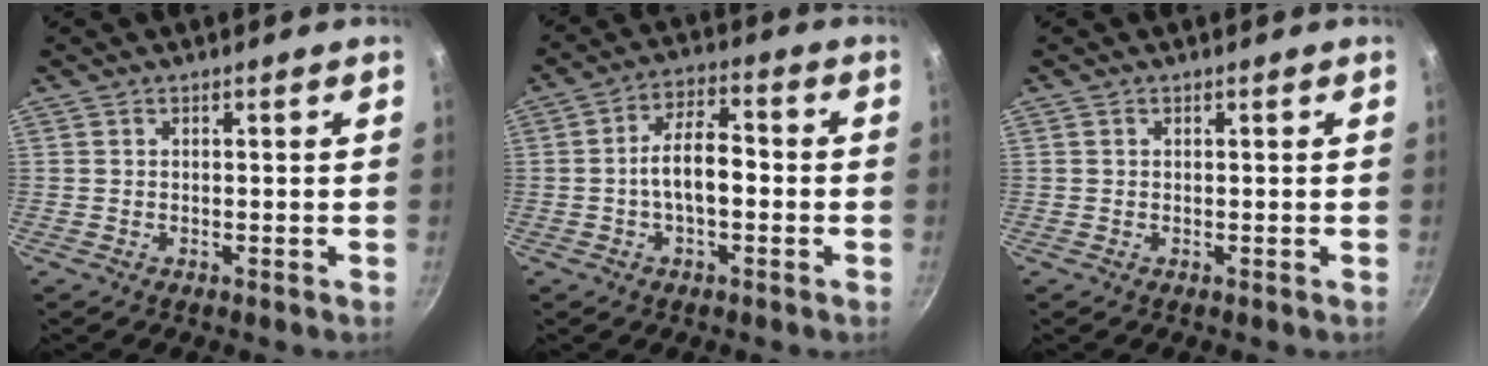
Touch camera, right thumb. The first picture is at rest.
{"total": 8.3, "force": [-1.1, 4.2, 7.1], "torque": [-0.108, 0.033, -0.025]}
{"total": 0.0}